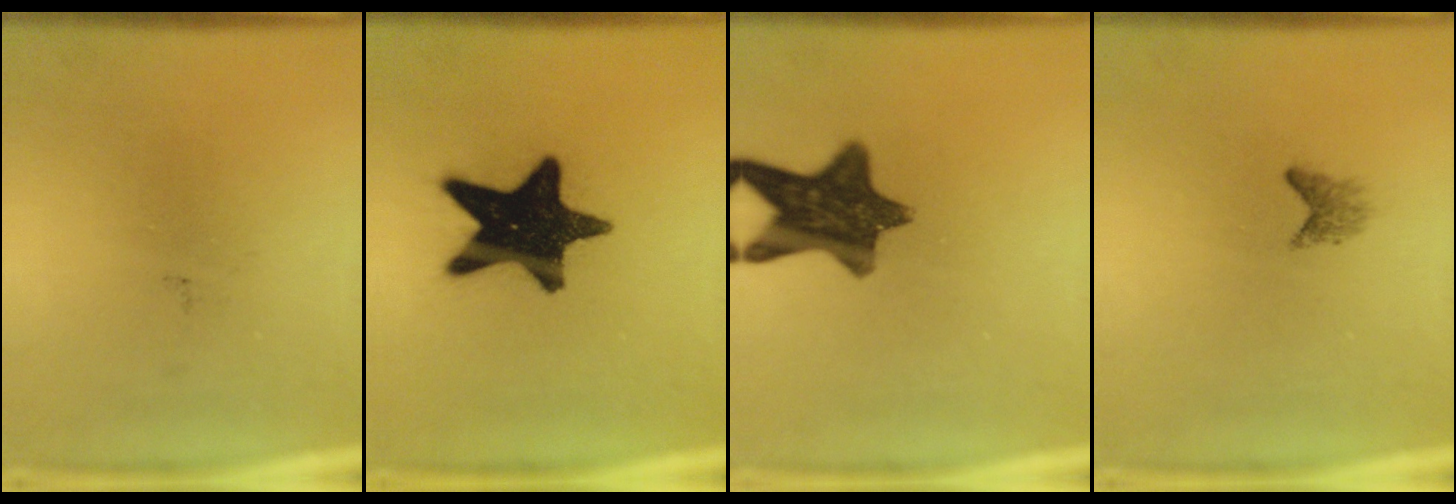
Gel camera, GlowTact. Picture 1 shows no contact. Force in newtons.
{"total": 18.0}
{"total": 11.8}
{"total": 1.4}